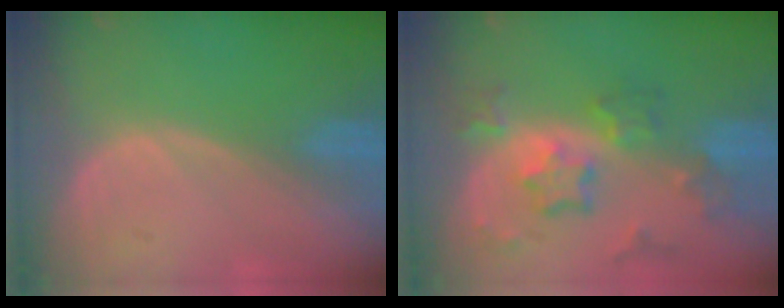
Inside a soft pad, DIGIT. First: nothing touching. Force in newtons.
{"total": 8.4, "press": 7.5, "slide": 4.0}